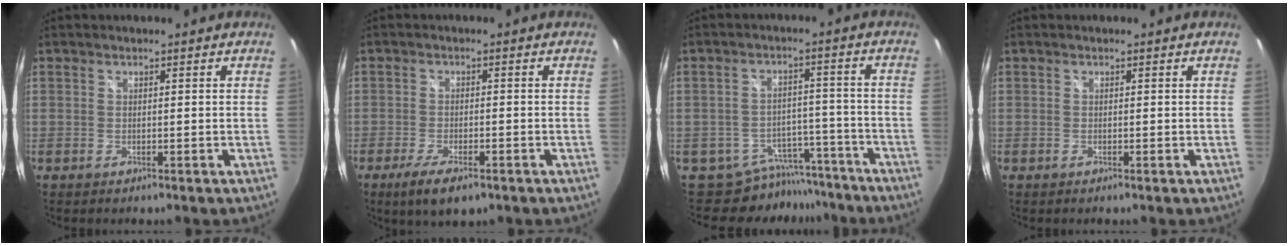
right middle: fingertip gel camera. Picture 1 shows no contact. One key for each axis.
{"total": 6.7, "fx": -4.2, "fy": 2.1, "fz": 4.8, "tx": -0.108, "ty": -0.021, "tz": -0.072}
{"total": 9.4, "fx": -8.2, "fy": 4.7, "fz": 0.4, "tx": -0.007, "ty": 0.029, "tz": -0.107}
{"total": 0.0}